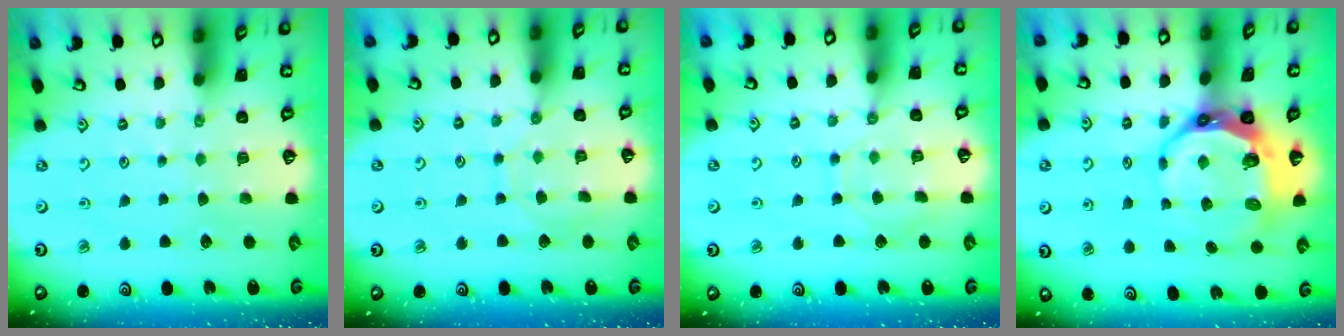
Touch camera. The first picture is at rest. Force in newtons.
{"total": 8.5, "press": 8.4, "slide": 0.7}
{"total": 8.4, "press": 8.3, "slide": 1.0}
{"total": 12.1, "press": 11.3, "slide": 4.1}